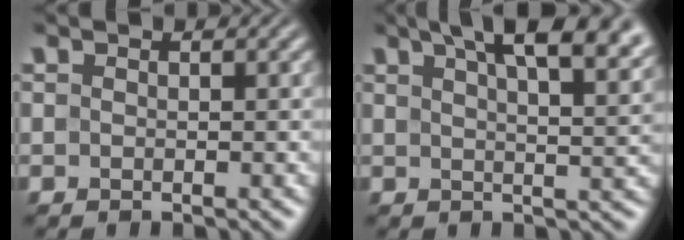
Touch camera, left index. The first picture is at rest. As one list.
[{"total": 11.1, "force": [6.9, 4.0, 7.8], "torque": [-0.073, 0.041, 0.070]}]